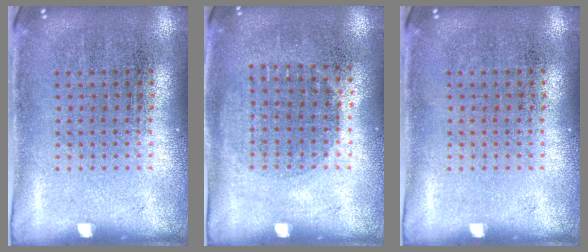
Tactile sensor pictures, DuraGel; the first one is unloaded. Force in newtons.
{"total": 1.0, "press": 0.8, "slide": 0.5}
{"total": 0.0}